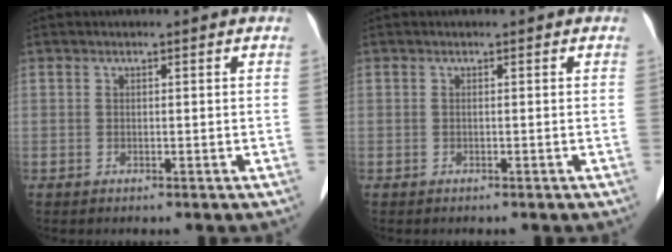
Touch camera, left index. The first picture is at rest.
{"total": 0.0}